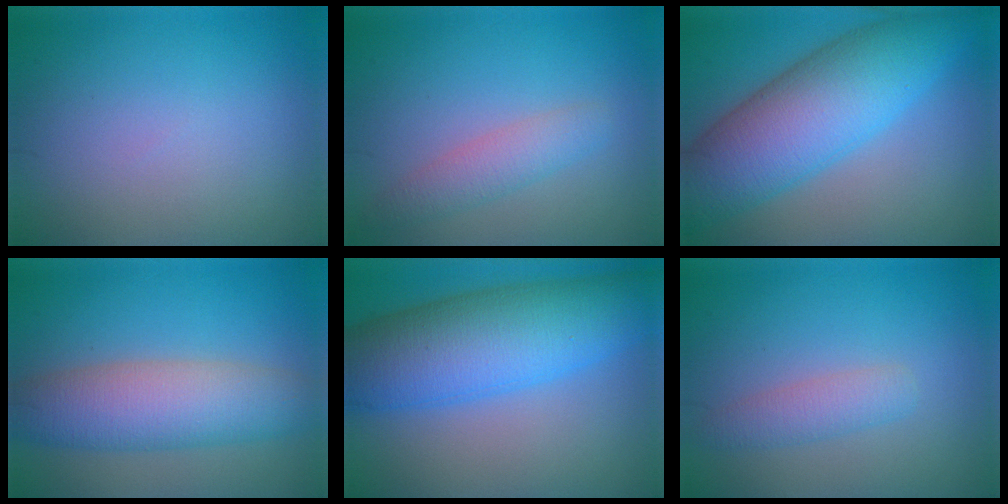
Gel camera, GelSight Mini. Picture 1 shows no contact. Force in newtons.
{"total": 2.6, "press": 2.6, "slide": 0.2}
{"total": 10.3, "press": 10.3, "slide": 0.2}
{"total": 7.1, "press": 7.0, "slide": 0.4}
{"total": 10.3, "press": 10.3, "slide": 0.2}
{"total": 2.2, "press": 2.2, "slide": 0.1}